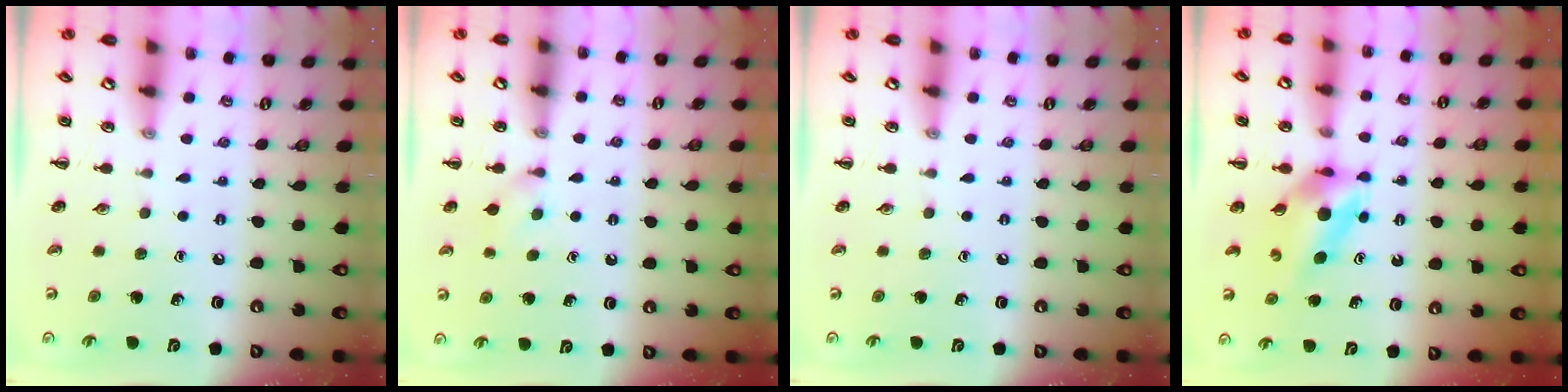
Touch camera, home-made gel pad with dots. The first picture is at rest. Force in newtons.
{"total": 4.4, "press": 4.1, "slide": 1.7}
{"total": 0.0}
{"total": 5.3, "press": 5.2, "slide": 0.9}